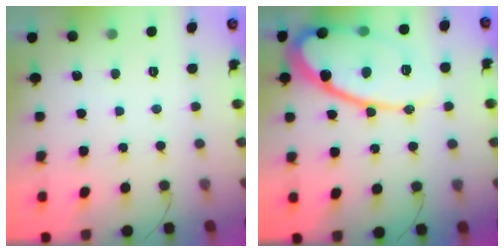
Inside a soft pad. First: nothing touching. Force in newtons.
{"total": 20.4, "press": 20.4, "slide": 1.7}